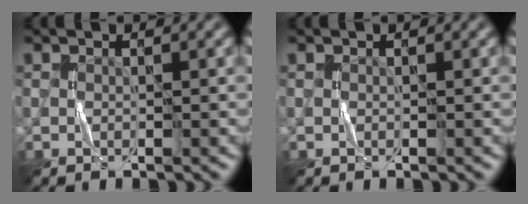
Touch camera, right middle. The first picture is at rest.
{"total": 0.0}